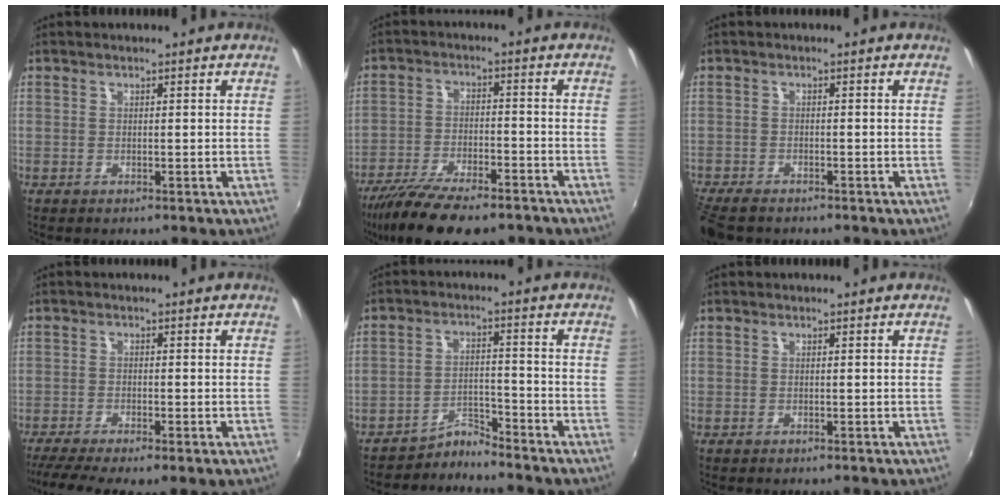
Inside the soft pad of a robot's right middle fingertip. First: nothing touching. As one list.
[{"total": 15.8, "force": [-12.3, 4.5, 8.8], "torque": [-0.181, -0.041, -0.203]}, {"total": 6.0, "force": [-5.2, 1.8, 2.5], "torque": [-0.073, -0.032, -0.099]}, {"total": 8.2, "force": [-5.6, 1.3, 5.9], "torque": [-0.121, -0.037, -0.092]}, {"total": 4.0, "force": [-4.0, -0.4, -0.4], "torque": [0.005, 0.011, -0.074]}, {"total": 0.0}]